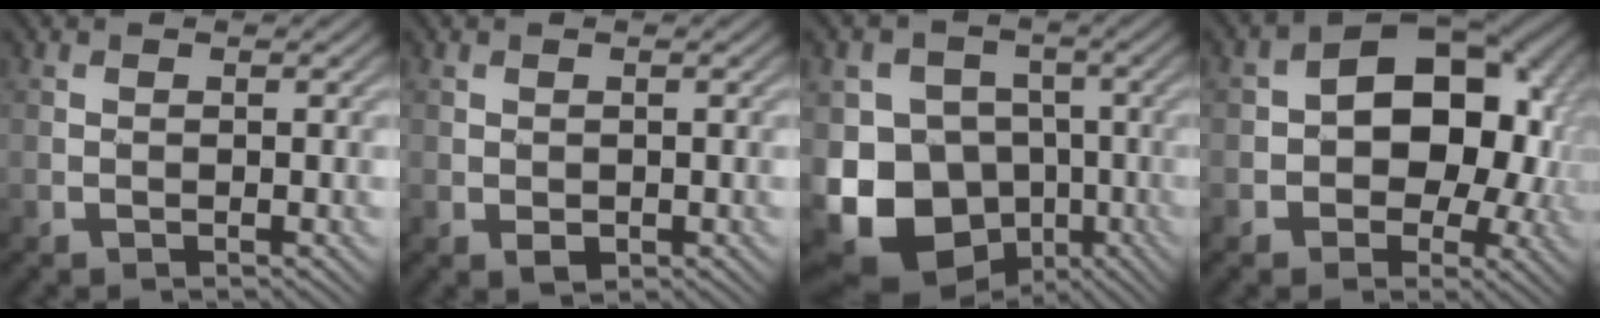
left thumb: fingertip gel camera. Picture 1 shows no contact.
{"total": 1.1, "force": [-0.3, 0.7, 0.8], "torque": [-0.012, -0.005, -0.002]}
{"total": 14.5, "force": [-4.5, 12.1, 6.7], "torque": [-0.154, -0.038, -0.095]}
{"total": 12.4, "force": [0.2, 8.5, 9.0], "torque": [-0.108, 0.006, -0.004]}